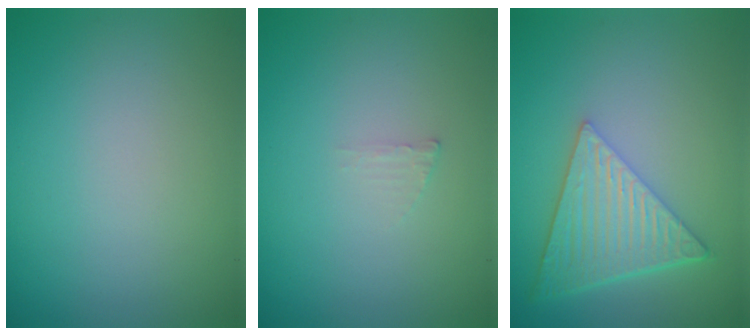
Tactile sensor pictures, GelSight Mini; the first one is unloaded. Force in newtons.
{"total": 0.6, "press": 0.6, "slide": 0.1}
{"total": 6.6, "press": 4.6, "slide": 4.7}